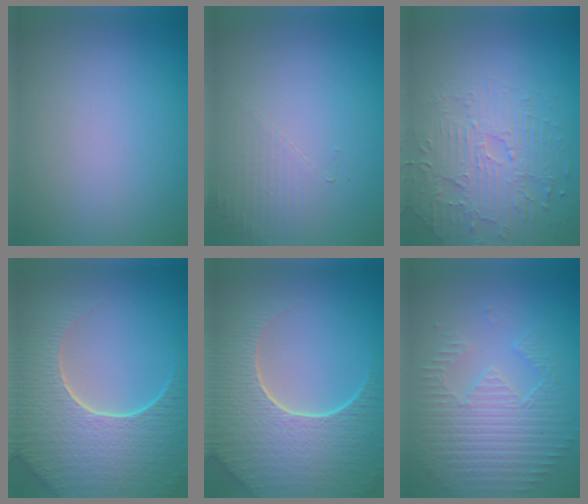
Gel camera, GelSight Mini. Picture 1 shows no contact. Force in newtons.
{"total": 1.6, "press": 0.4, "slide": 1.5}
{"total": 4.4, "press": 3.6, "slide": 2.6}
{"total": 9.2, "press": 6.6, "slide": 6.4}
{"total": 9.2, "press": 6.6, "slide": 6.4}
{"total": 3.8, "press": 3.6, "slide": 1.2}